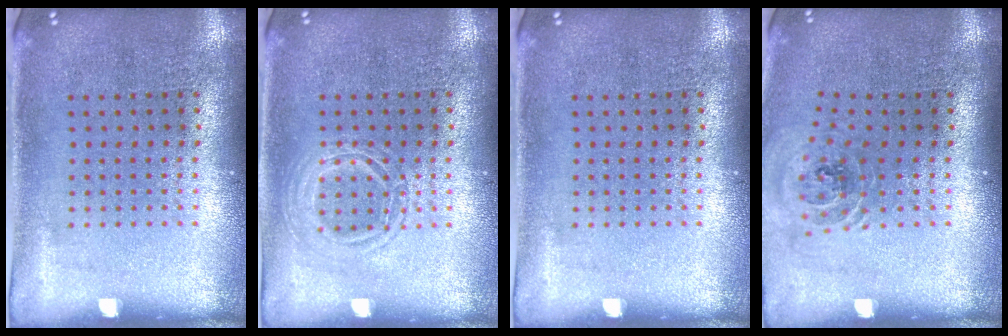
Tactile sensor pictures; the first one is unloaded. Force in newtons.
{"total": 1.9, "press": 1.9, "slide": 0.2}
{"total": 0.0}
{"total": 1.1, "press": 1.1, "slide": 0.2}